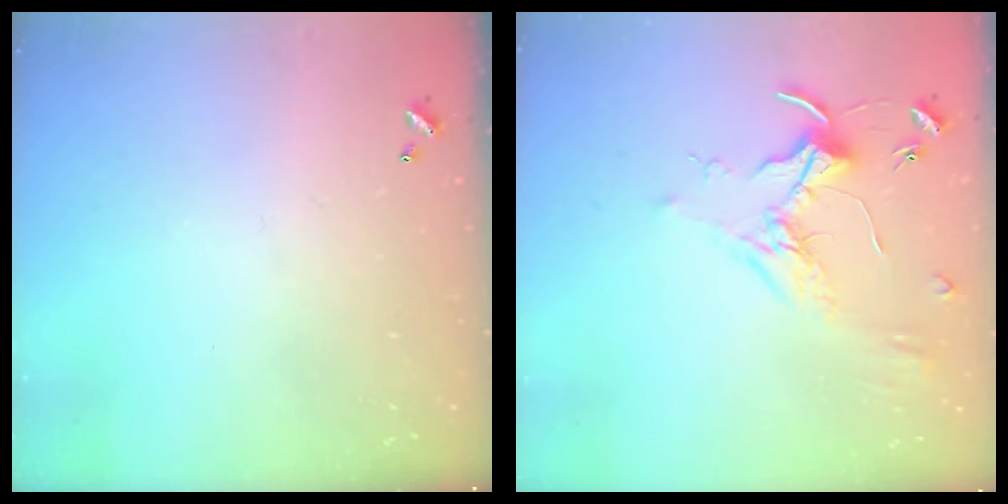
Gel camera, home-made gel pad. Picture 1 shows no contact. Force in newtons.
{"total": 1.7, "press": 1.6, "slide": 0.4}